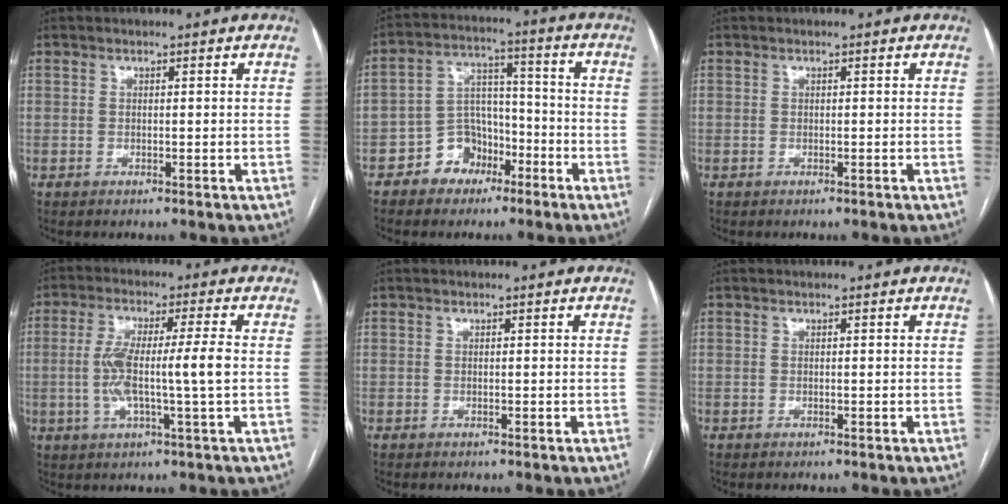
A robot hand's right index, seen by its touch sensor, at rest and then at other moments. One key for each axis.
{"total": 7.7, "fx": -4.5, "fy": 5.8, "fz": 2.5, "tx": -0.047, "ty": 0.028, "tz": -0.073}
{"total": 0.0}
{"total": 9.2, "fx": -0.5, "fy": 0.0, "fz": 9.2, "tx": -0.180, "ty": 0.007, "tz": -0.013}
{"total": 0.0}
{"total": 0.0}